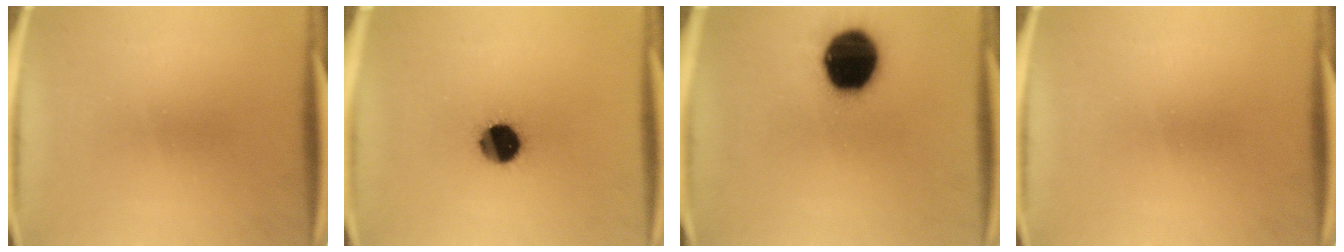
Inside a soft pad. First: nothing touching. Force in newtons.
{"total": 10.4}
{"total": 19.5}
{"total": 0.0}